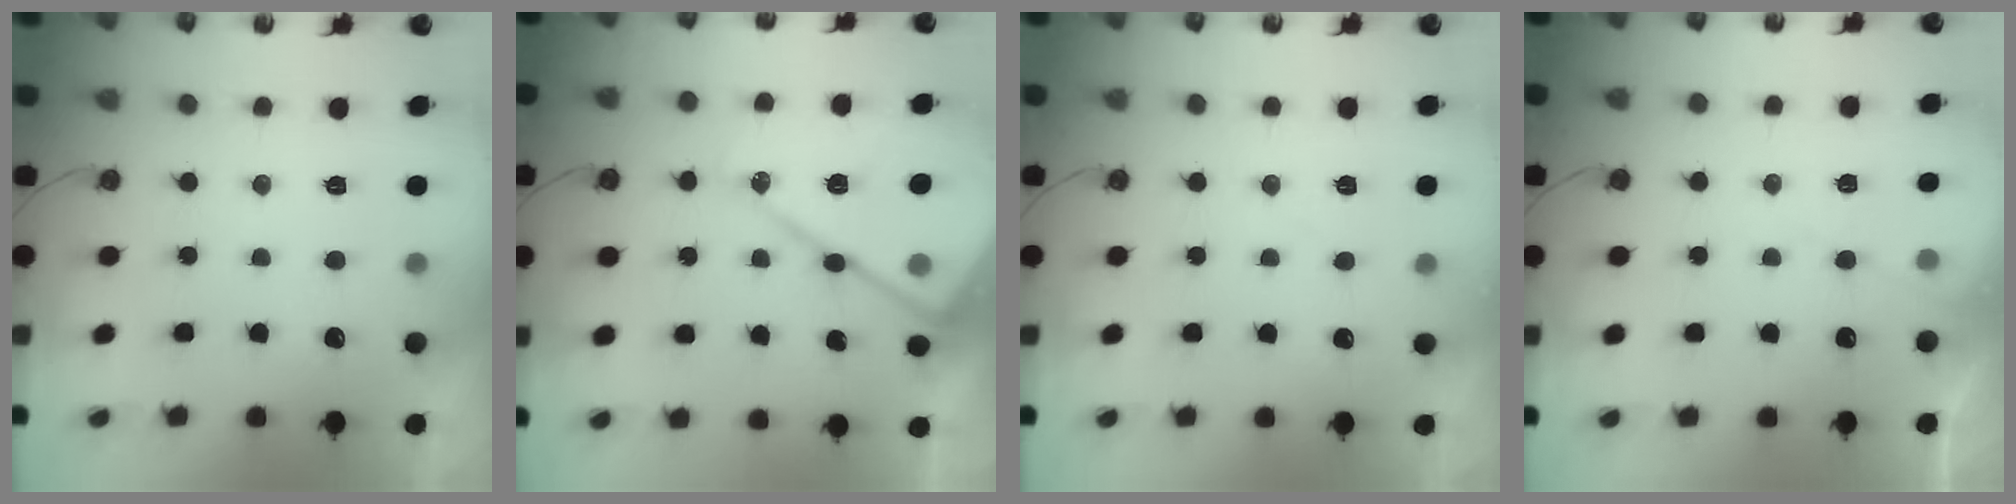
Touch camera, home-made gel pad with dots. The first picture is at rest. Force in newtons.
{"total": 17.2, "press": 17.1, "slide": 1.5}
{"total": 5.8, "press": 5.7, "slide": 0.9}
{"total": 5.1, "press": 5.1, "slide": 0.7}